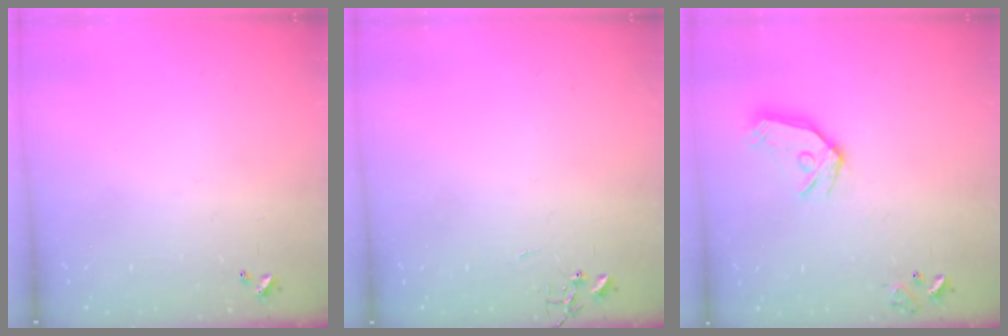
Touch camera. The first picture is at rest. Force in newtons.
{"total": 0.0}
{"total": 12.3, "press": 12.2, "slide": 1.5}